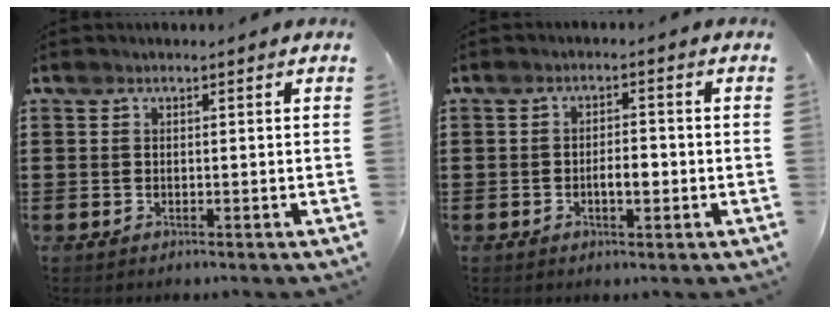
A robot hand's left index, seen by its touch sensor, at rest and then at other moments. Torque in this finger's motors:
{"motor_torque": [0.41, 0.29, 0.36, 0.05]}